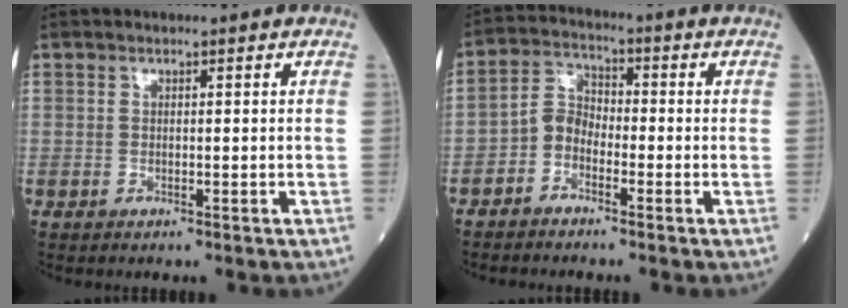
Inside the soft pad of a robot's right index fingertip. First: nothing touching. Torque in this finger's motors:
{"motor_torque": [0.09, -0.08, 0.05, 0.04]}